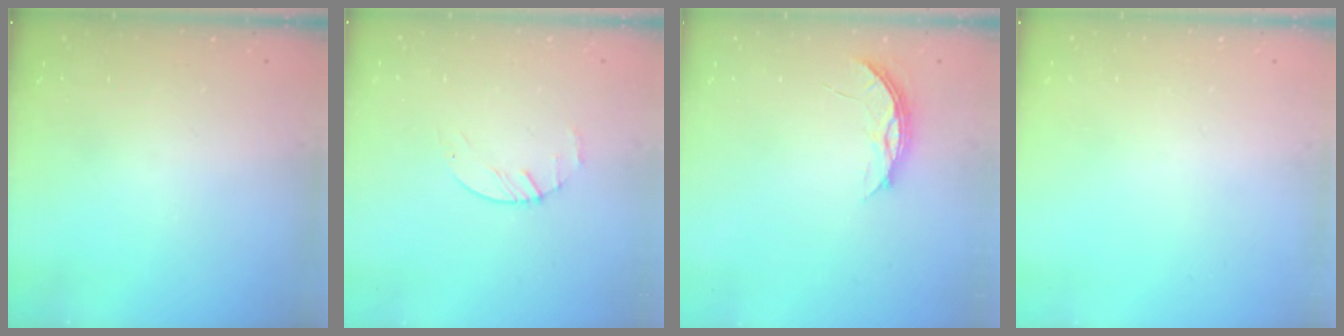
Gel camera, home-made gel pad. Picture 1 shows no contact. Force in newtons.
{"total": 2.2, "press": 2.2, "slide": 0.3}
{"total": 4.4, "press": 4.4, "slide": 0.4}
{"total": 0.0}